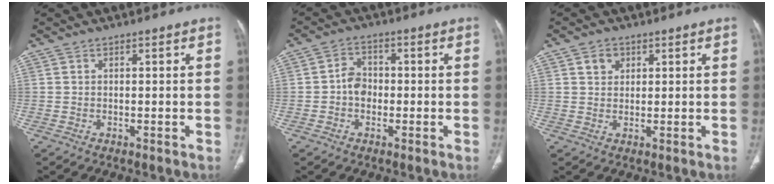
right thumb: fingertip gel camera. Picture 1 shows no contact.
{"total": 4.1, "force": [-0.8, 3.3, 2.3], "torque": [-0.021, 0.016, -0.022]}
{"total": 3.0, "force": [1.4, 2.4, 1.2], "torque": [-0.006, -0.006, 0.024]}